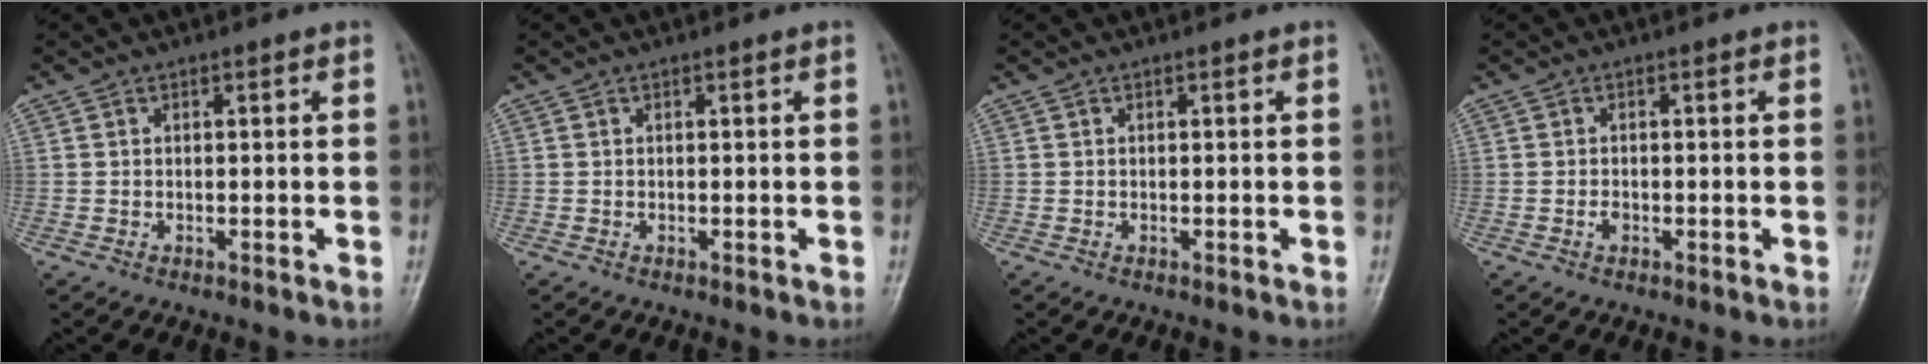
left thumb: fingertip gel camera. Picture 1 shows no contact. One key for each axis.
{"total": 0.0}
{"total": 0.0}
{"total": 1.1, "fx": -0.5, "fy": 0.8, "fz": 0.7, "tx": -0.009, "ty": 0.001, "tz": -0.011}